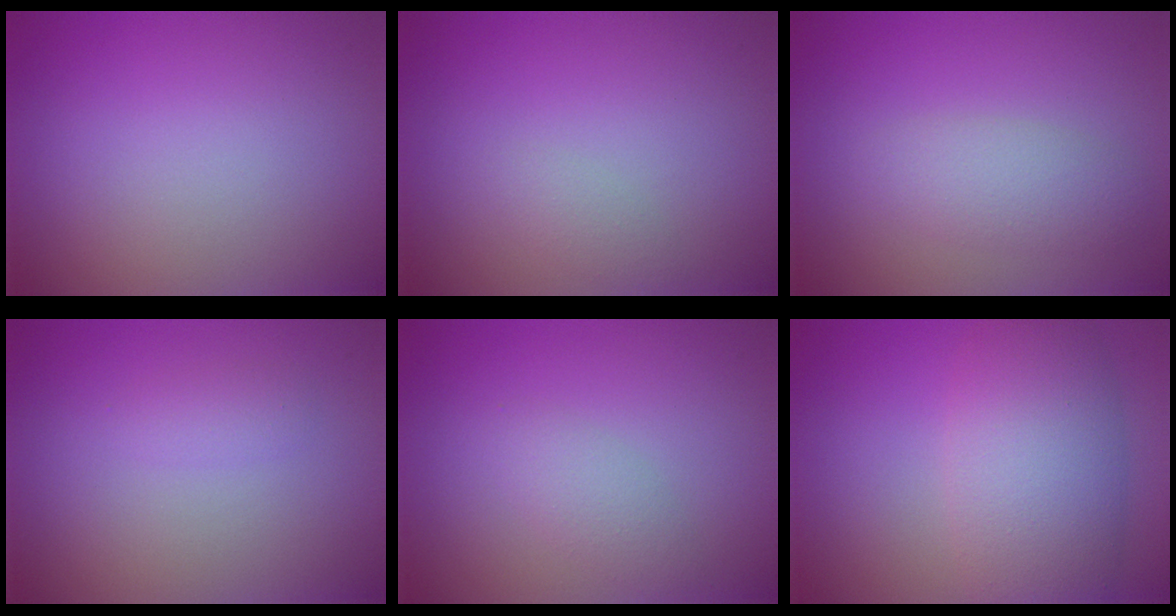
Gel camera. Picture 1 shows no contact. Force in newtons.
{"total": 1.1, "press": 1.1, "slide": 0.0}
{"total": 2.7, "press": 2.7, "slide": 0.0}
{"total": 1.0, "press": 1.0, "slide": 0.1}
{"total": 1.8, "press": 1.8, "slide": 0.1}
{"total": 7.5, "press": 7.5, "slide": 0.4}